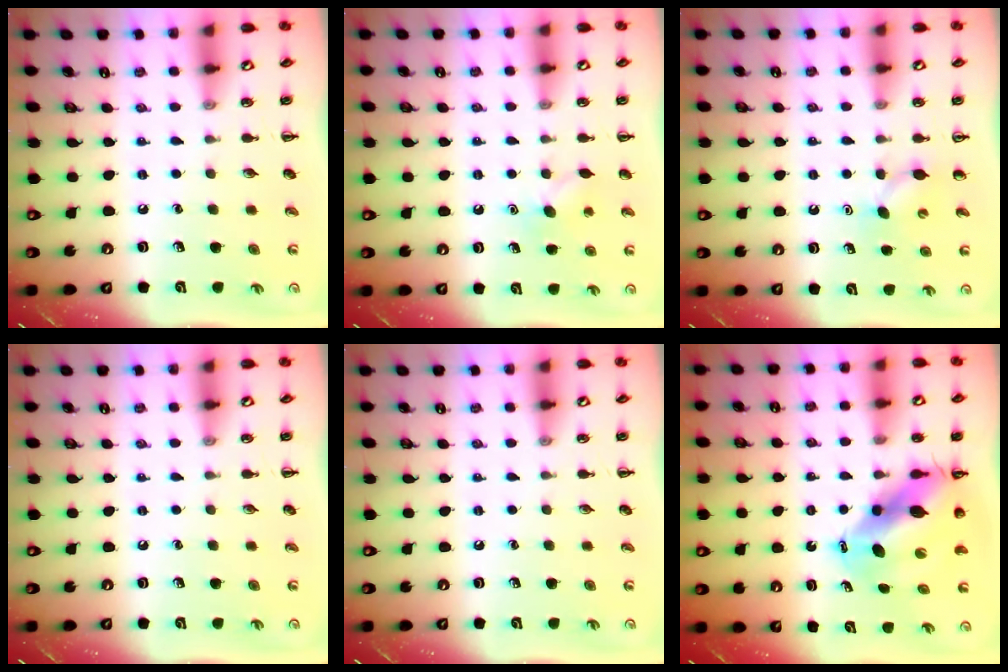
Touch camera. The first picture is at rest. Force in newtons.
{"total": 6.6, "press": 6.4, "slide": 1.7}
{"total": 4.7, "press": 4.6, "slide": 1.1}
{"total": 0.0}
{"total": 0.0}
{"total": 11.5, "press": 10.9, "slide": 3.6}